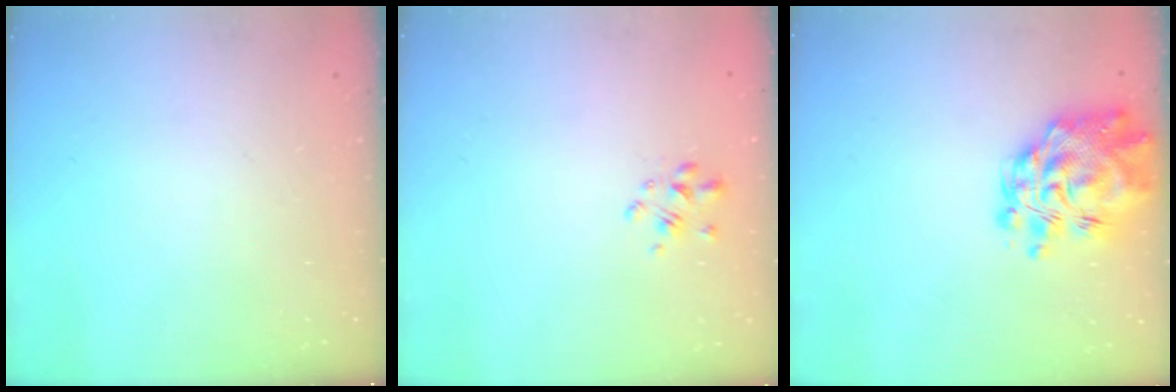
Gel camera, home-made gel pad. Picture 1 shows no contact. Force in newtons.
{"total": 2.5, "press": 2.3, "slide": 1.1}
{"total": 12.2, "press": 11.6, "slide": 3.8}